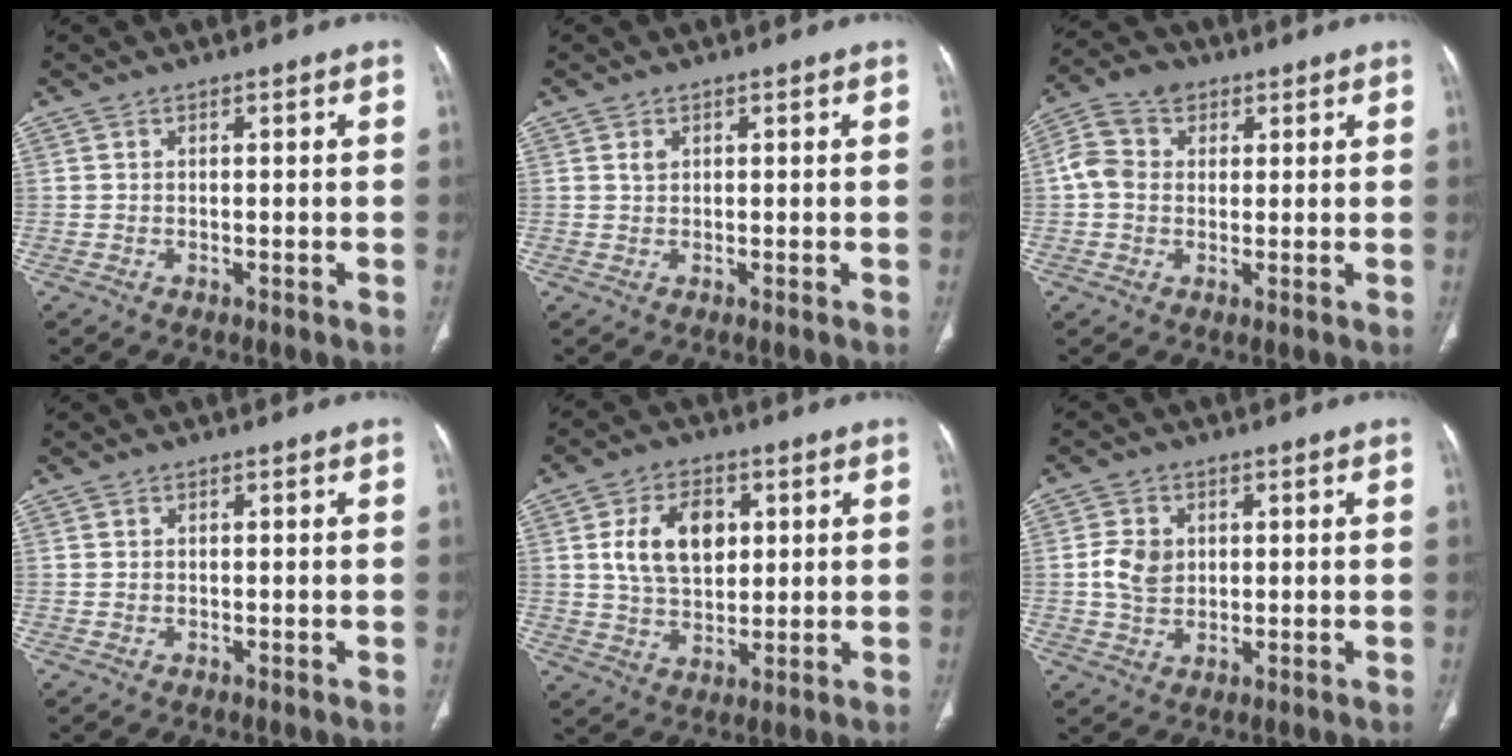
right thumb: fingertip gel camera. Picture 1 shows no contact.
{"total": 1.0, "force": [0.5, 0.6, 0.6], "torque": [-0.010, 0.002, 0.010]}
{"total": 7.3, "force": [1.3, 6.1, 3.8], "torque": [-0.072, 0.019, 0.016]}
{"total": 0.0}
{"total": 11.3, "force": [2.7, 7.5, 8.0], "torque": [-0.112, -0.005, 0.053]}
{"total": 5.4, "force": [0.7, 4.2, 3.2], "torque": [-0.049, -0.002, 0.016]}